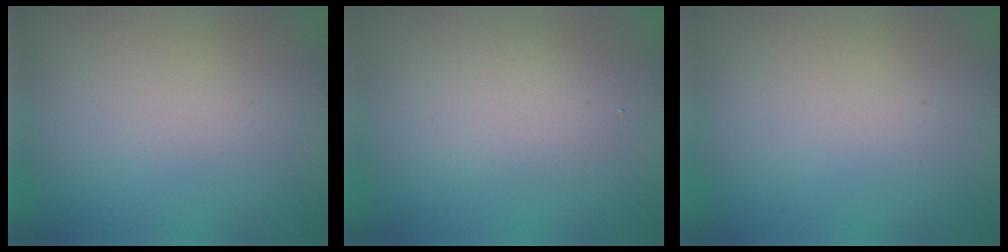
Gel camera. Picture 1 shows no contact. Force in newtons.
{"total": 2.1, "press": 2.0, "slide": 0.1}
{"total": 0.0}